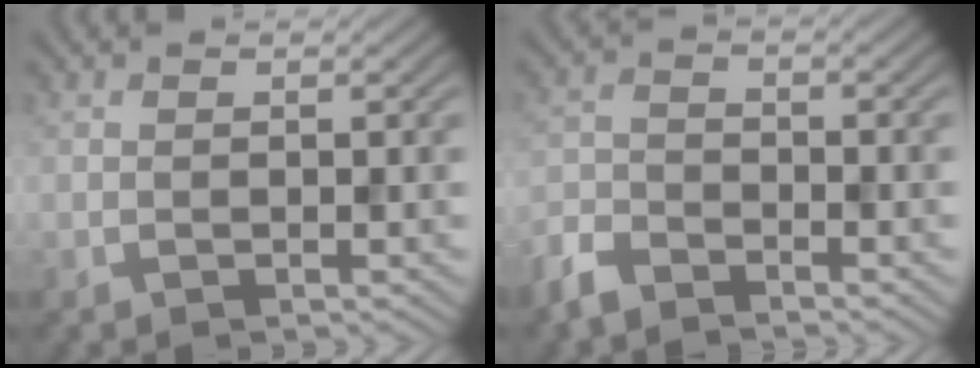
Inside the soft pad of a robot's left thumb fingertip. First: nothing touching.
{"total": 4.0, "force": [-3.5, 1.3, 1.4], "torque": [-0.034, -0.008, -0.087]}